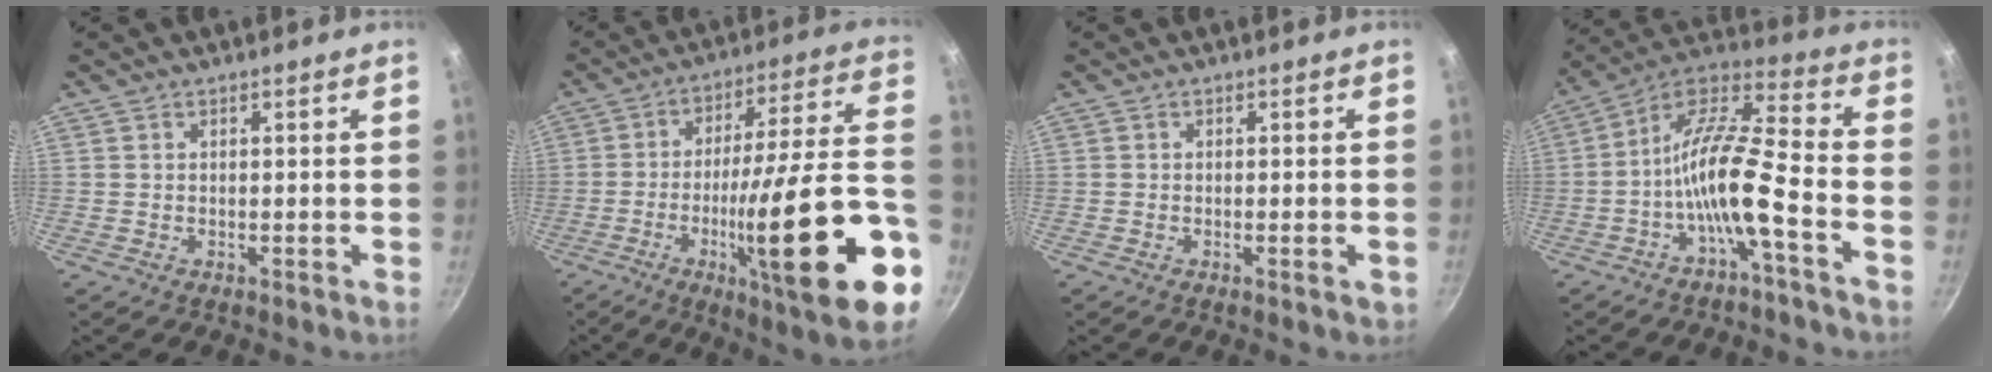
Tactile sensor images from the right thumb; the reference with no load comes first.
{"total": 28.6, "force": [-8.8, 5.1, 26.7], "torque": [-0.371, 0.019, -0.136]}
{"total": 2.0, "force": [-0.7, 0.5, 1.8], "torque": [-0.031, 0.000, -0.012]}
{"total": 13.4, "force": [-5.2, 3.0, 12.0], "torque": [-0.225, 0.052, -0.105]}